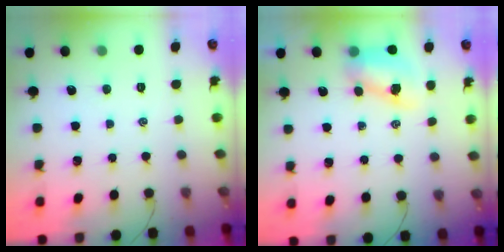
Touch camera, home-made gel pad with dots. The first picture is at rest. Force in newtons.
{"total": 8.3, "press": 8.2, "slide": 1.1}